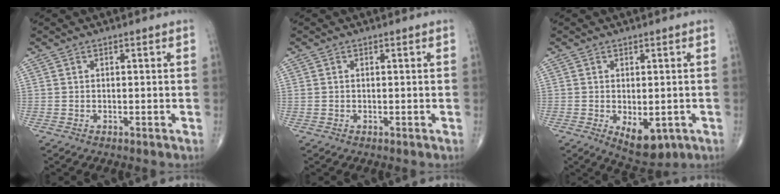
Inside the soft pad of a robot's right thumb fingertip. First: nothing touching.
{"total": 0.8, "force": [0.1, 0.5, 0.6], "torque": [-0.019, 0.008, 0.007]}
{"total": 7.1, "force": [-2.1, 3.8, 5.6], "torque": [-0.070, -0.006, -0.016]}